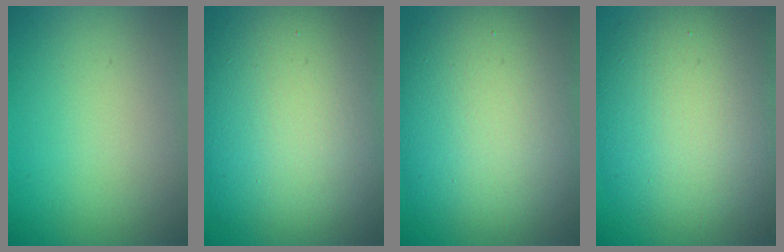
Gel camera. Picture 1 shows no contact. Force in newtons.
{"total": 16.3, "press": 16.2, "slide": 1.1}
{"total": 14.2, "press": 14.2, "slide": 1.0}
{"total": 10.8, "press": 10.8, "slide": 0.9}